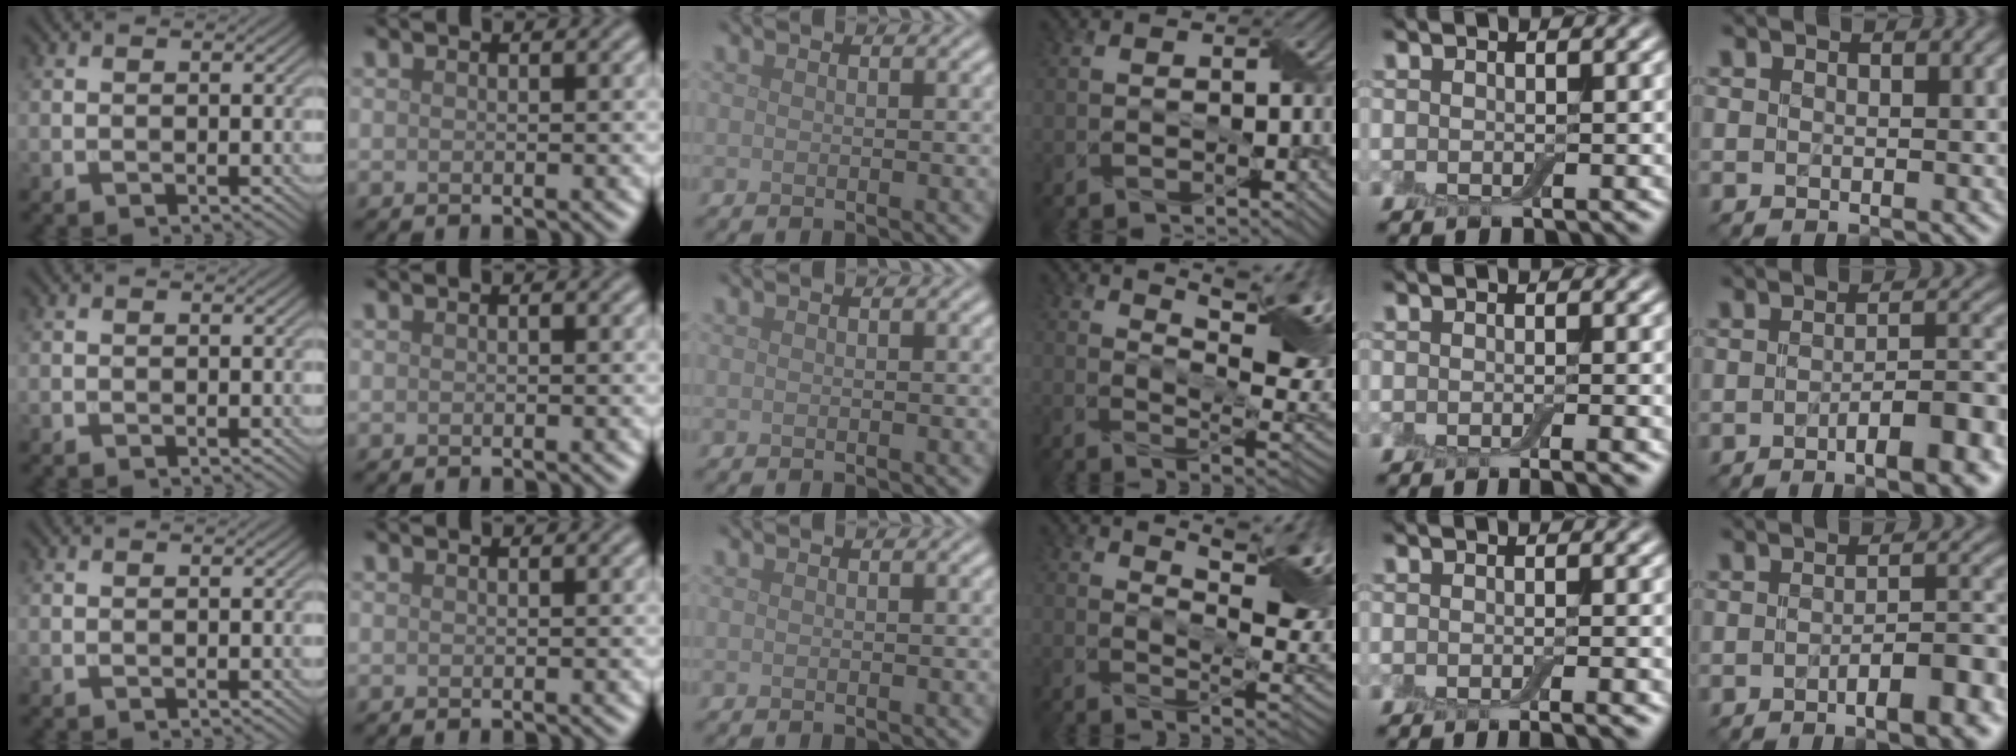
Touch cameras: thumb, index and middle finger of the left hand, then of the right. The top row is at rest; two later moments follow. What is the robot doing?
{"motion": "wrap", "object": "adhesive wrap"}